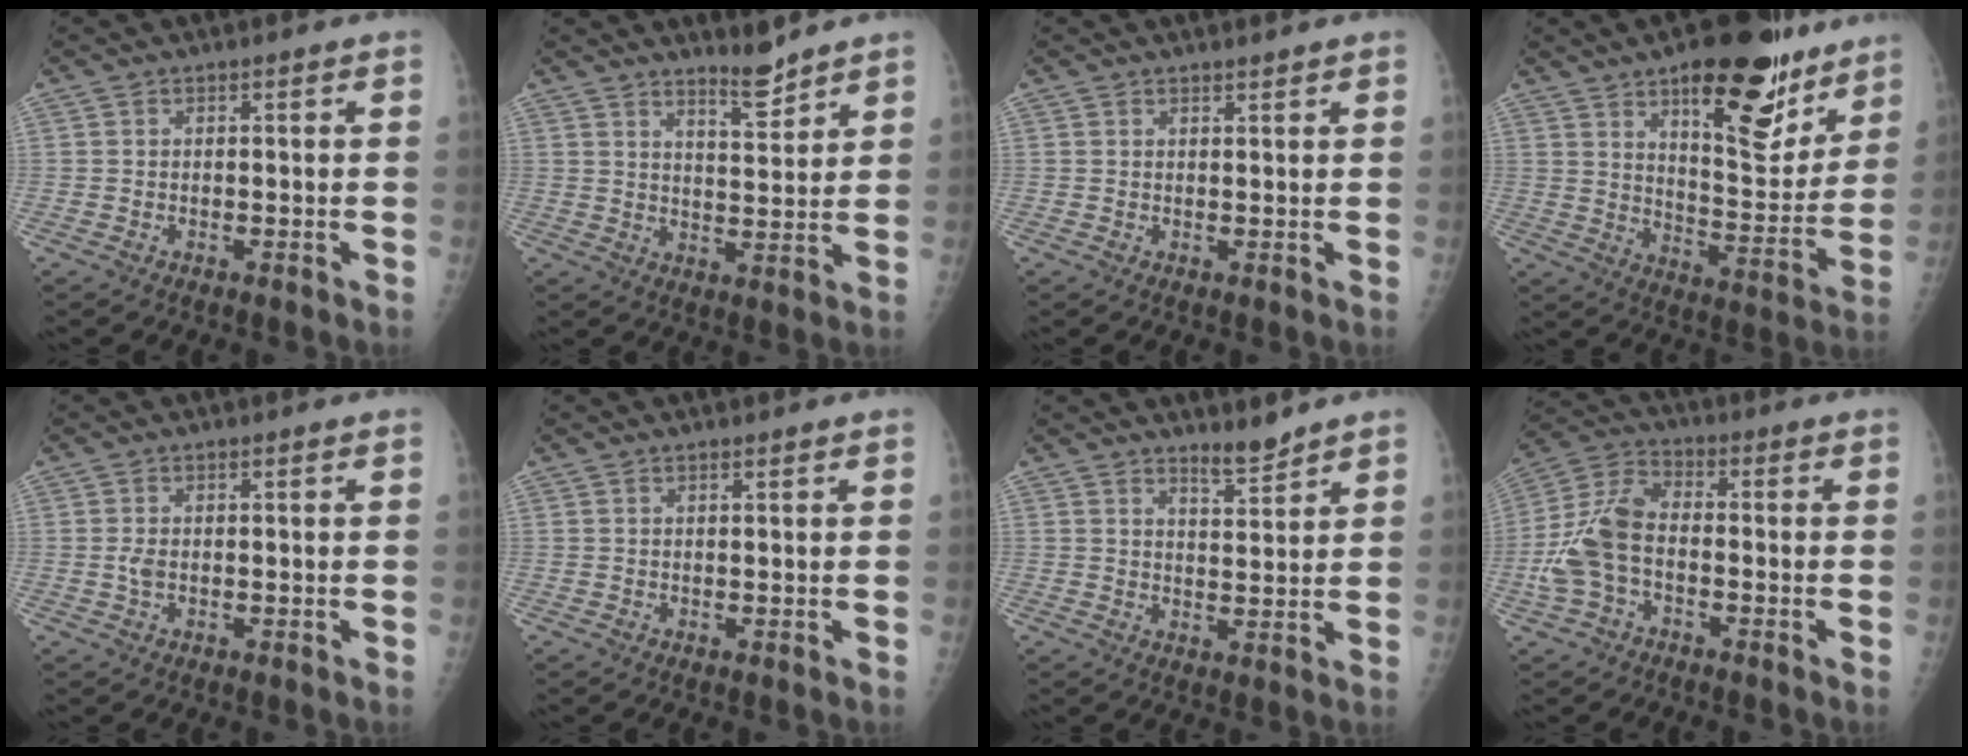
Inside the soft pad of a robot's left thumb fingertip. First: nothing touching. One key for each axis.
{"total": 5.2, "fx": 4.6, "fy": 0.9, "fz": 2.2, "tx": -0.027, "ty": -0.046, "tz": 0.079}
{"total": 0.8, "fx": 0.8, "fy": 0.0, "fz": 0.0, "tx": 0.007, "ty": -0.008, "tz": 0.014}
{"total": 21.1, "fx": 12.8, "fy": 8.4, "fz": 14.5, "tx": -0.150, "ty": -0.074, "tz": 0.193}
{"total": 1.5, "fx": 0.2, "fy": 0.9, "fz": 1.2, "tx": -0.025, "ty": -0.002, "tz": 0.003}
{"total": 0.6, "fx": 0.6, "fy": 0.1, "fz": 0.2, "tx": -0.005, "ty": -0.004, "tz": 0.010}
{"total": 3.6, "fx": 3.4, "fy": 0.4, "fz": 1.1, "tx": -0.006, "ty": -0.037, "tz": 0.058}
{"total": 10.3, "fx": -2.3, "fy": 6.4, "fz": 7.8, "tx": -0.164, "ty": 0.032, "tz": -0.053}